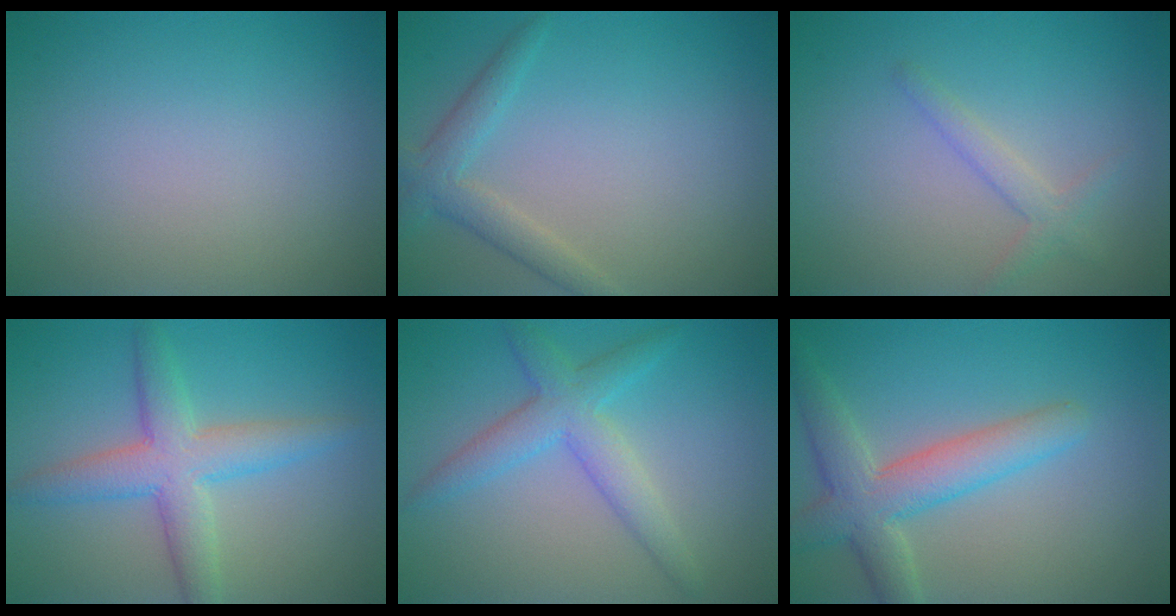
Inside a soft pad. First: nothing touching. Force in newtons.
{"total": 2.6, "press": 2.5, "slide": 0.1}
{"total": 1.7, "press": 1.7, "slide": 0.2}
{"total": 5.1, "press": 5.1, "slide": 0.2}
{"total": 3.9, "press": 3.9, "slide": 0.2}
{"total": 5.1, "press": 5.1, "slide": 0.5}